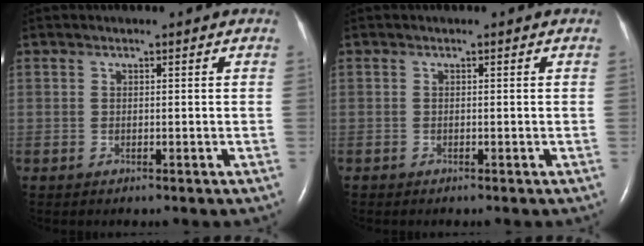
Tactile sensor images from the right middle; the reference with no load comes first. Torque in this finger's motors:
{"motor_torque": [-0.14, 0.03, -0.03, -0.01]}